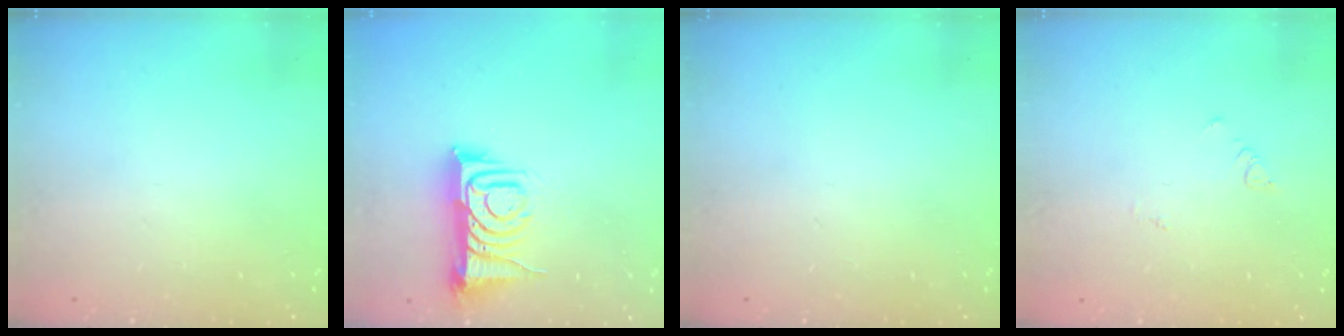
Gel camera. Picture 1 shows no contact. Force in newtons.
{"total": 9.4, "press": 9.4, "slide": 1.1}
{"total": 0.0}
{"total": 1.9, "press": 1.9, "slide": 0.4}